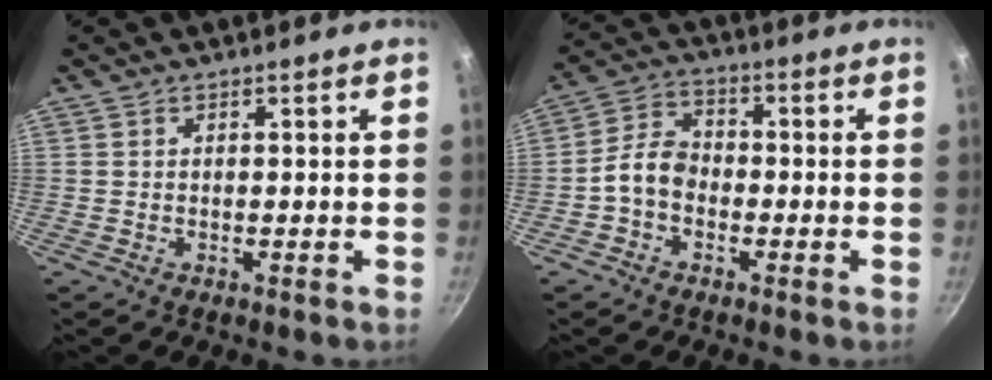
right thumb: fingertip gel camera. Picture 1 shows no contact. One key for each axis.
{"total": 6.2, "fx": -1.9, "fy": 4.4, "fz": 4.0, "tx": -0.064, "ty": 0.030, "tz": -0.050}